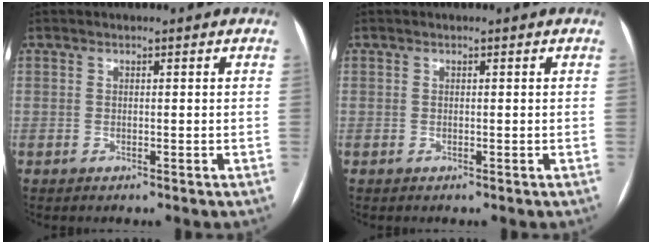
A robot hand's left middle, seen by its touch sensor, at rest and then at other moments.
{"total": 0.0}